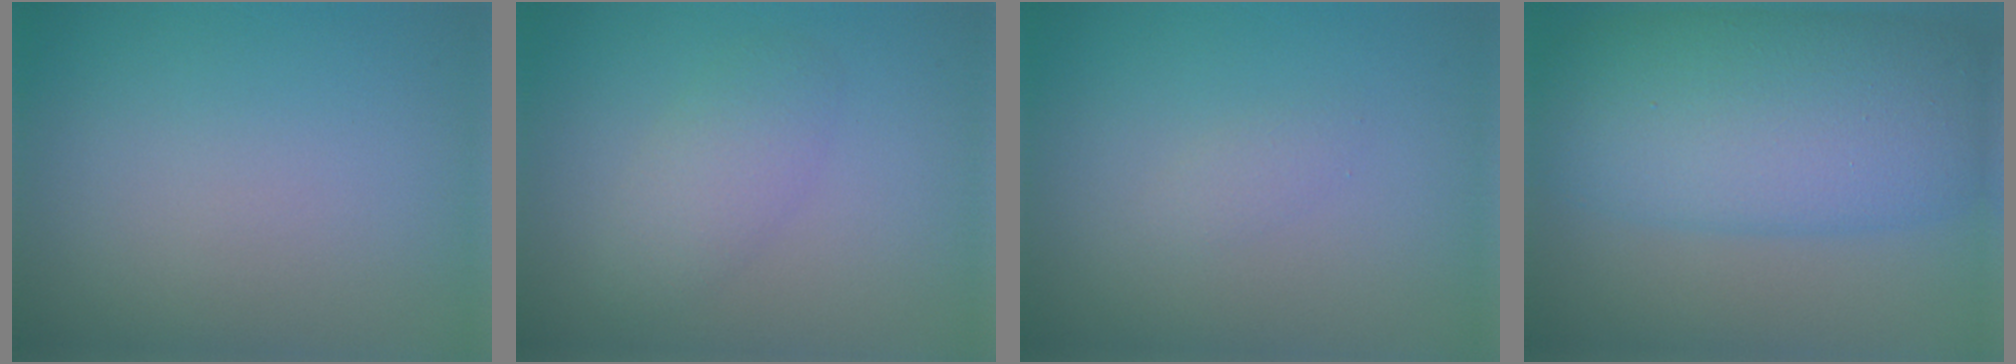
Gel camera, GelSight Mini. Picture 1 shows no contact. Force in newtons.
{"total": 2.4, "press": 2.4, "slide": 0.1}
{"total": 0.8, "press": 0.8, "slide": 0.1}
{"total": 10.6, "press": 10.6, "slide": 0.1}